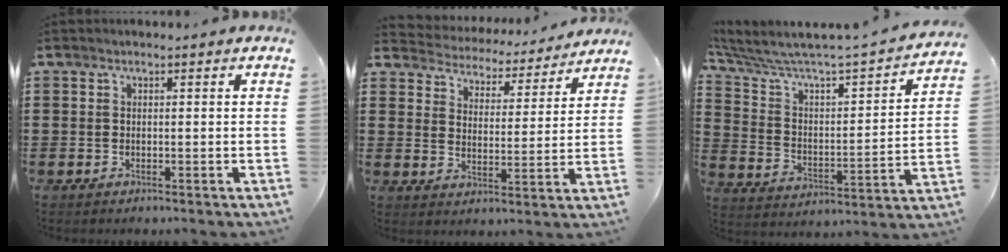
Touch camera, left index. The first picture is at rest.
{"total": 4.0, "force": [3.9, 0.3, -0.4], "torque": [-0.020, -0.036, 0.062]}
{"total": 4.2, "force": [3.8, 0.6, 1.8], "torque": [-0.060, -0.048, 0.053]}